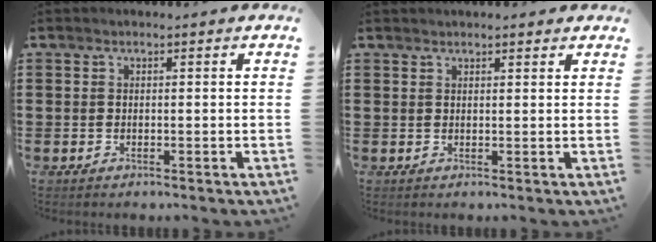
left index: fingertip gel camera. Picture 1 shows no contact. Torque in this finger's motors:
{"motor_torque": [1.24, -0.90, 0.77, 0.09]}